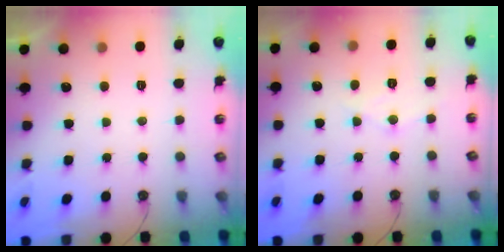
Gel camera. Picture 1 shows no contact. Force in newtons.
{"total": 7.0, "press": 7.0, "slide": 0.4}